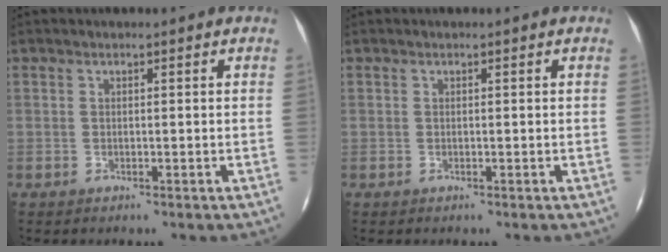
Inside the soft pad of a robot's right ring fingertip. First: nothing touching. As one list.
[{"total": 0.0}]